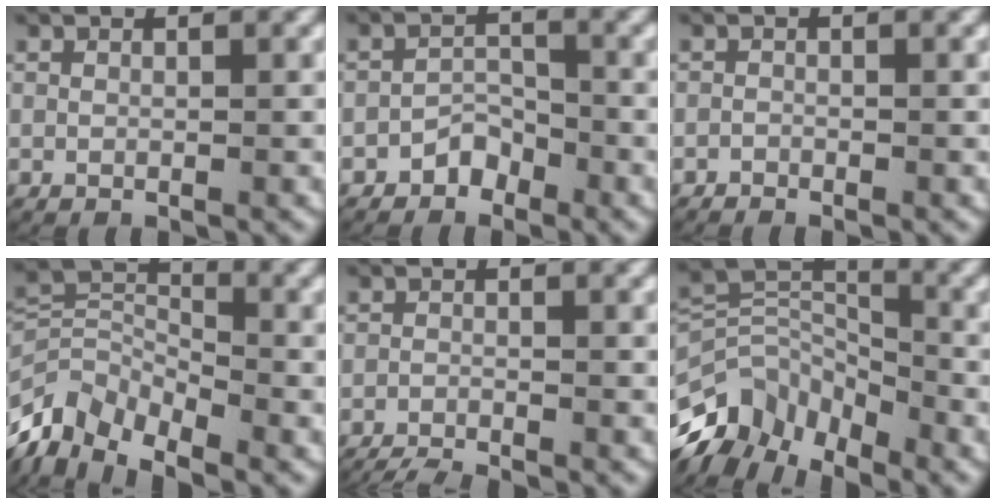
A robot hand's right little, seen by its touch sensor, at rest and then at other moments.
{"total": 2.4, "force": [-1.8, 1.4, 0.6], "torque": [-0.012, 0.003, -0.038]}
{"total": 0.7, "force": [-0.7, 0.2, -0.2], "torque": [-0.001, -0.007, -0.012]}
{"total": 8.8, "force": [-3.0, 6.6, 4.9], "torque": [-0.107, -0.033, -0.052]}
{"total": 4.9, "force": [-4.7, 1.2, 0.8], "torque": [-0.017, -0.017, -0.072]}
{"total": 10.3, "force": [-3.3, 7.5, 6.2], "torque": [-0.113, -0.031, -0.056]}